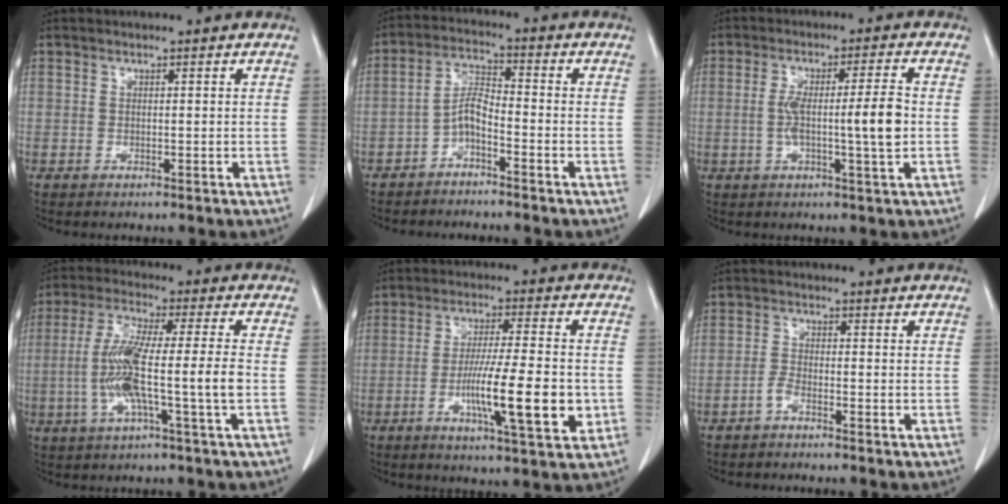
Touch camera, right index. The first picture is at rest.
{"total": 4.3, "force": [-2.5, 1.2, 3.3], "torque": [-0.068, 0.013, -0.053]}
{"total": 8.2, "force": [-0.7, 0.1, 8.1], "torque": [-0.142, 0.006, -0.012]}
{"total": 10.8, "force": [-2.0, -0.2, 10.6], "torque": [-0.212, 0.002, -0.043]}
{"total": 12.2, "force": [-3.1, 1.2, 11.8], "torque": [-0.196, -0.010, -0.054]}
{"total": 1.8, "force": [-1.5, 0.3, 1.0], "torque": [-0.023, 0.001, -0.032]}